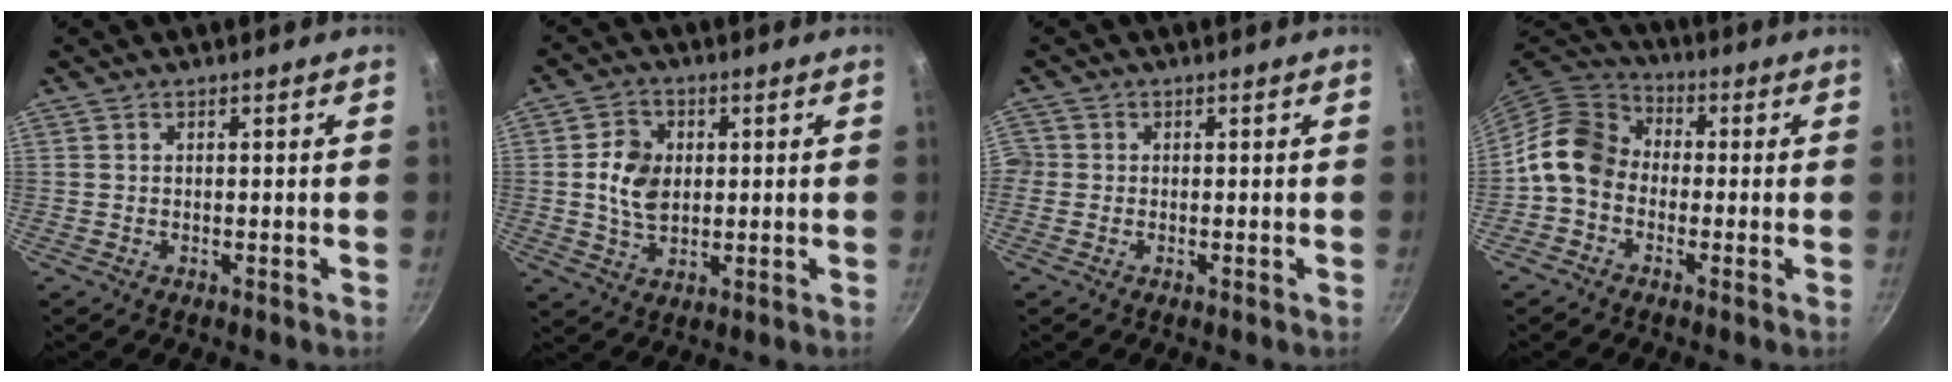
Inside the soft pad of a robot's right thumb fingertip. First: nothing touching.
{"total": 7.9, "force": [0.7, 5.9, 5.3], "torque": [-0.078, 0.002, 0.012]}
{"total": 1.7, "force": [-0.4, 1.7, 0.3], "torque": [-0.002, 0.003, -0.013]}
{"total": 10.0, "force": [-1.5, 8.1, 5.7], "torque": [-0.078, 0.034, -0.054]}